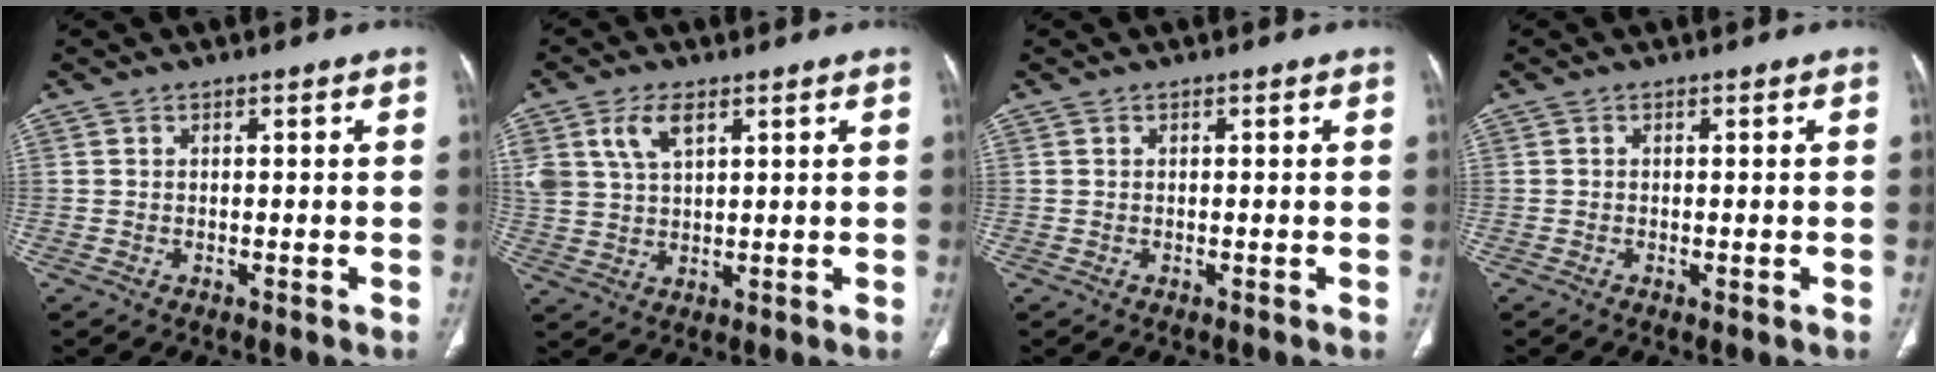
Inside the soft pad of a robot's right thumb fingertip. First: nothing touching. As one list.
[{"total": 7.4, "force": [3.6, 4.0, 5.1], "torque": [-0.099, -0.007, 0.076]}, {"total": 0.0}, {"total": 0.8, "force": [-0.3, 0.3, 0.7], "torque": [-0.016, -0.004, -0.004]}]